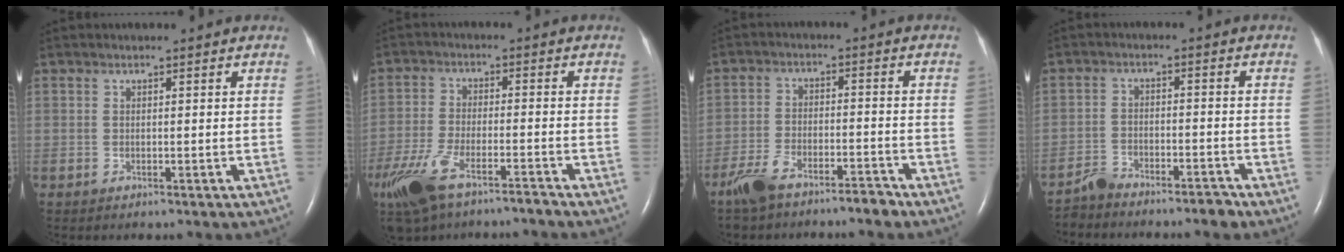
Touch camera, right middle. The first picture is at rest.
{"total": 10.9, "force": [-7.8, 3.1, 7.0], "torque": [-0.150, -0.014, -0.148]}
{"total": 6.9, "force": [-5.8, 1.7, 3.4], "torque": [-0.073, -0.002, -0.107]}
{"total": 4.4, "force": [-4.3, 0.7, 0.9], "torque": [-0.014, -0.002, -0.074]}